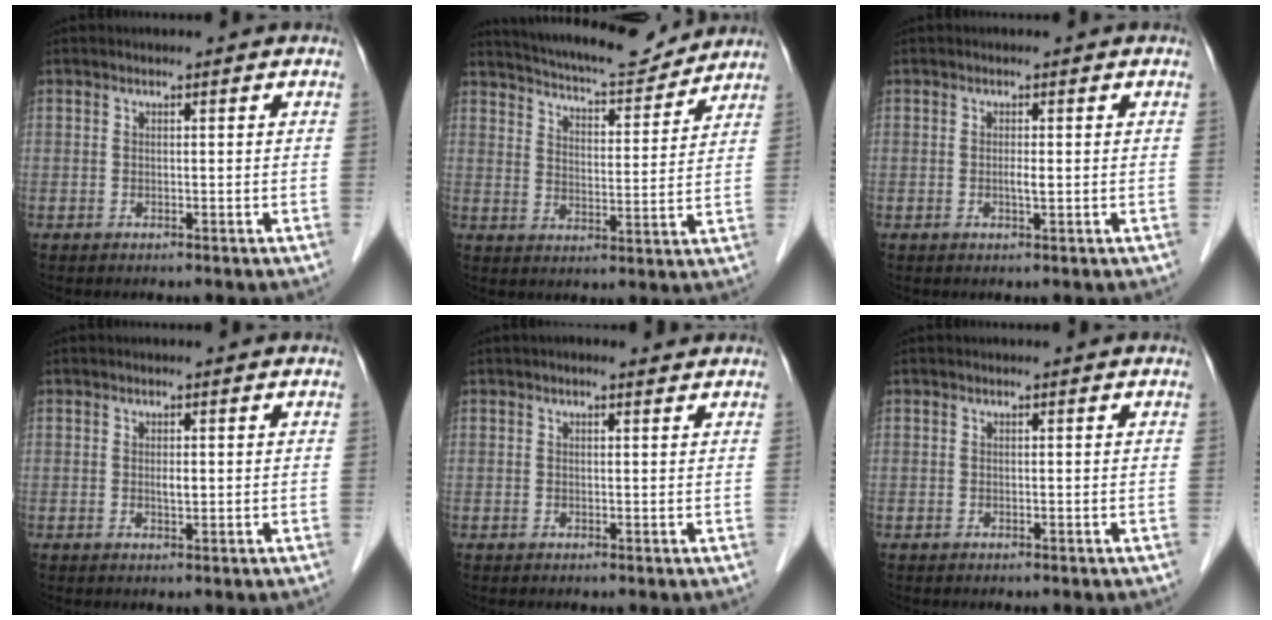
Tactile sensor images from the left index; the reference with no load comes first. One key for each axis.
{"total": 14.1, "fx": 13.3, "fy": 2.4, "fz": 4.2, "tx": -0.069, "ty": 0.003, "tz": 0.193}
{"total": 1.2, "fx": -0.1, "fy": 0.1, "fz": 1.2, "tx": -0.022, "ty": -0.003, "tz": -0.002}
{"total": 1.2, "fx": 0.1, "fy": 0.4, "fz": 1.1, "tx": -0.020, "ty": -0.003, "tz": 0.003}
{"total": 1.6, "fx": 1.3, "fy": 0.6, "fz": 0.9, "tx": -0.018, "ty": 0.010, "tz": 0.017}
{"total": 0.0}